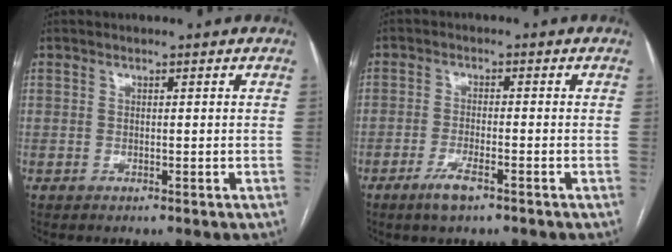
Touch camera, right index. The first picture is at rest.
{"total": 3.9, "force": [-2.5, 0.6, 2.9], "torque": [-0.061, -0.005, -0.044]}